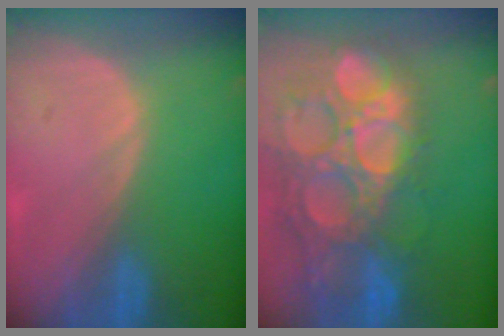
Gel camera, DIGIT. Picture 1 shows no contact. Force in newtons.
{"total": 15.6, "press": 12.9, "slide": 8.7}